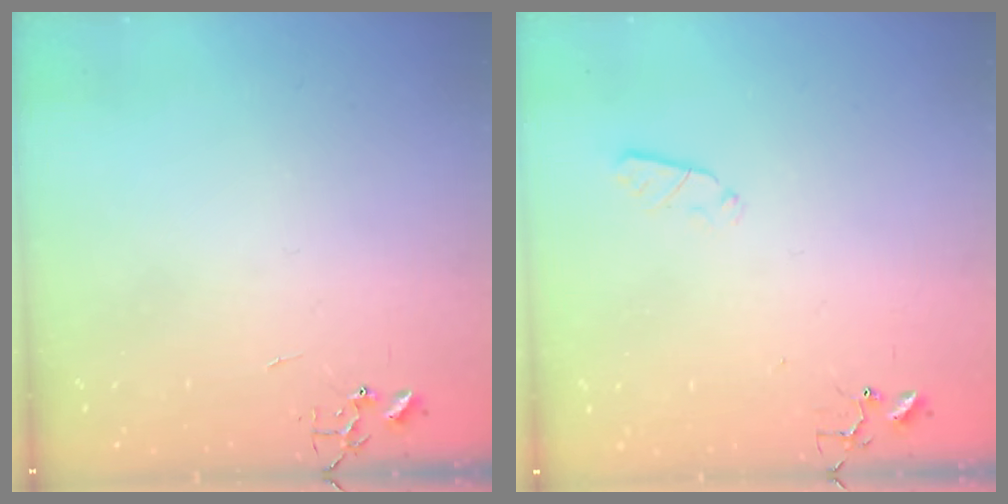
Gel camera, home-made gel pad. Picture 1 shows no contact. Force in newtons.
{"total": 2.9, "press": 2.8, "slide": 0.5}